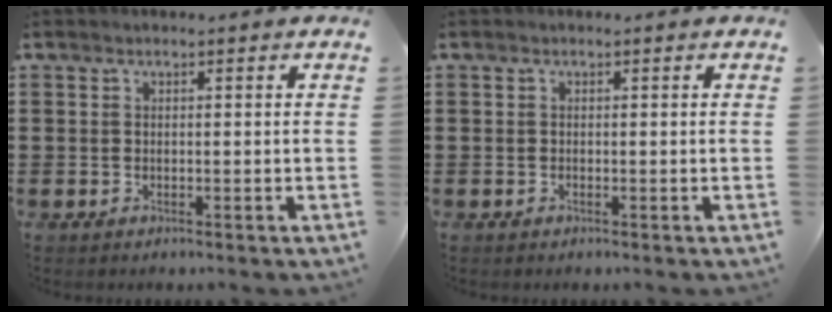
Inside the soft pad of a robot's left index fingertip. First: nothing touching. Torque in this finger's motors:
{"motor_torque": [0.03, 0.07, -0.03, 0.00]}